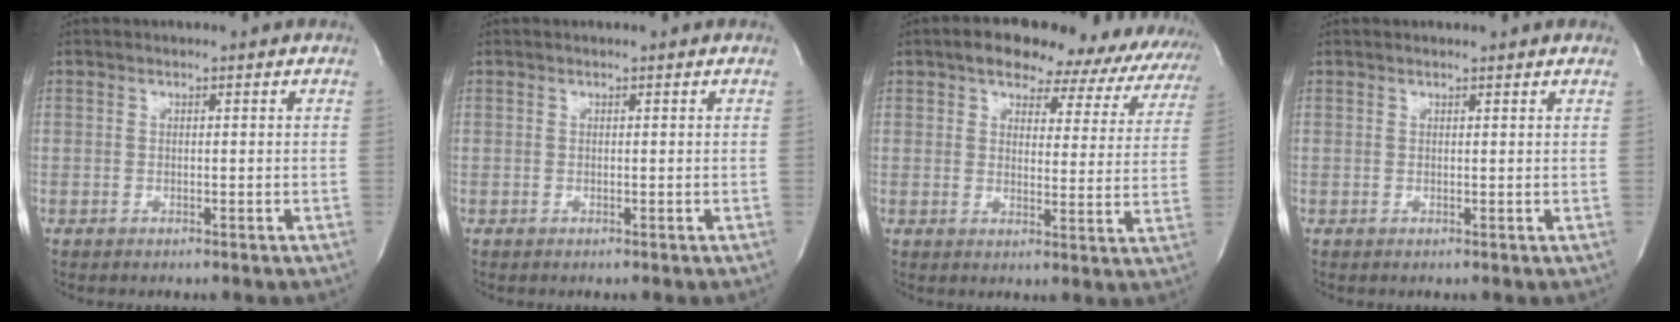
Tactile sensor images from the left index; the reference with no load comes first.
{"total": 0.0}
{"total": 17.9, "force": [15.2, 7.3, 6.0], "torque": [-0.054, 0.007, 0.154]}
{"total": 1.5, "force": [1.4, -0.2, 0.4], "torque": [-0.017, 0.001, 0.017]}